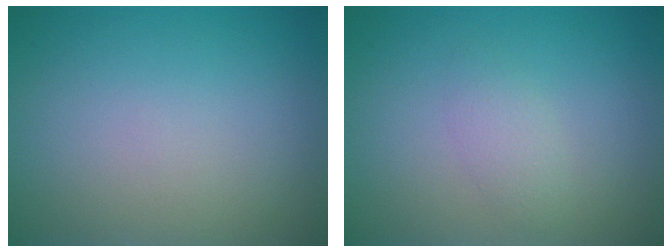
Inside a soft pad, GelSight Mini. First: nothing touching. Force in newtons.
{"total": 1.5, "press": 1.5, "slide": 0.1}